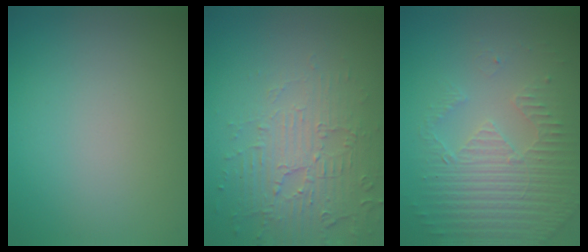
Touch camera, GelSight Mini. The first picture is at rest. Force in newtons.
{"total": 4.5, "press": 3.3, "slide": 3.1}
{"total": 5.1, "press": 3.5, "slide": 3.8}